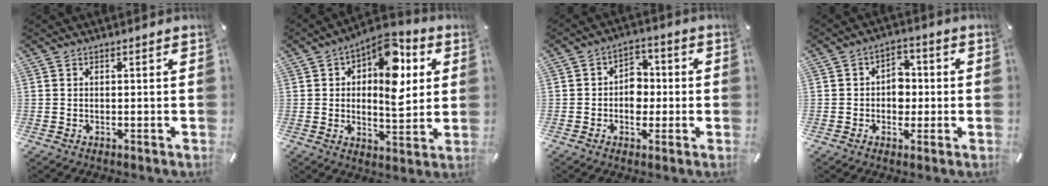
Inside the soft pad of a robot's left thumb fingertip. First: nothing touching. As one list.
[{"total": 15.1, "force": [5.1, 8.6, 11.3], "torque": [-0.147, -0.023, 0.087]}, {"total": 6.5, "force": [-1.4, 5.5, 3.1], "torque": [-0.036, 0.012, -0.027]}, {"total": 6.0, "force": [-0.7, 5.2, 2.9], "torque": [-0.036, 0.008, -0.016]}]